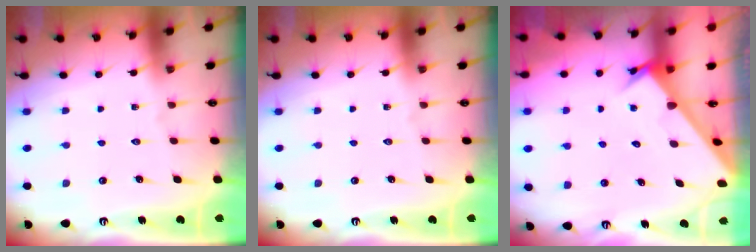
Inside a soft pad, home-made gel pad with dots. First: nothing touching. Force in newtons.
{"total": 0.0}
{"total": 2.8, "press": 2.8, "slide": 0.0}